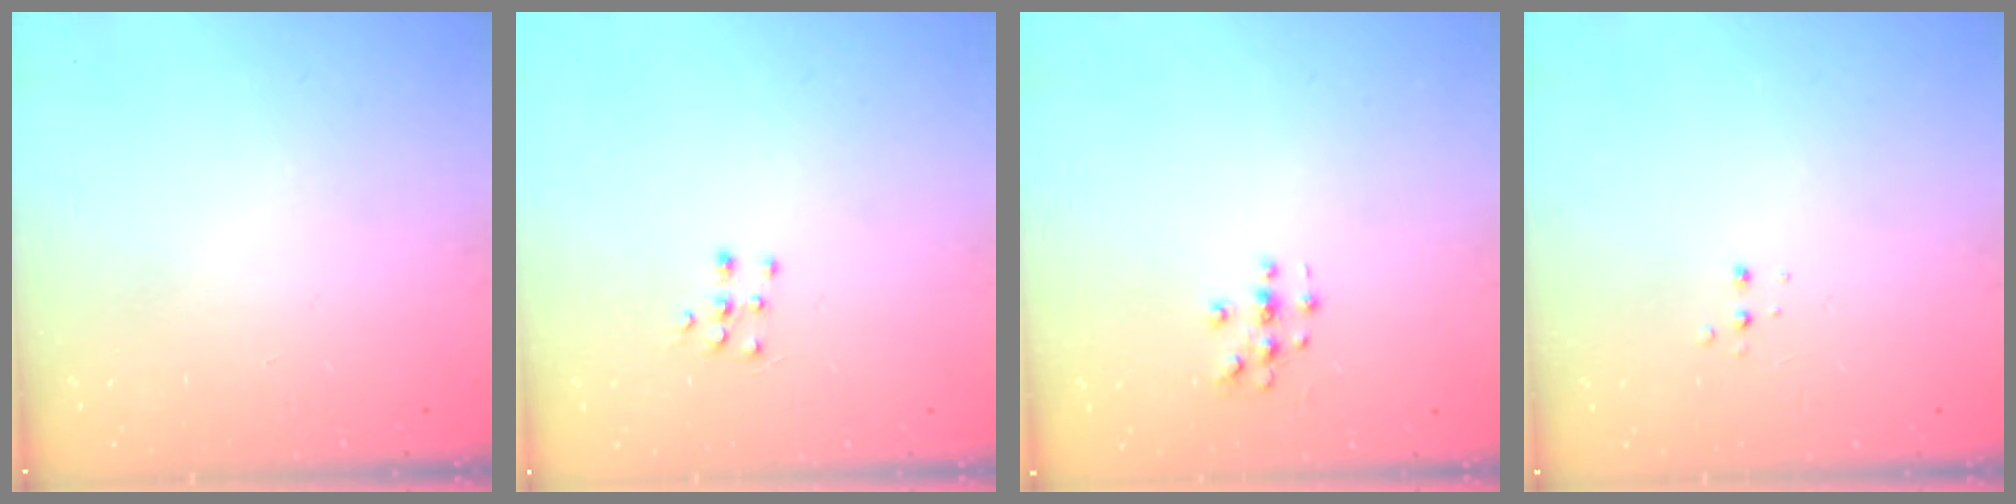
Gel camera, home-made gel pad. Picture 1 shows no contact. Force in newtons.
{"total": 6.0, "press": 6.0, "slide": 0.4}
{"total": 3.4, "press": 3.4, "slide": 0.2}
{"total": 2.7, "press": 2.7, "slide": 0.5}